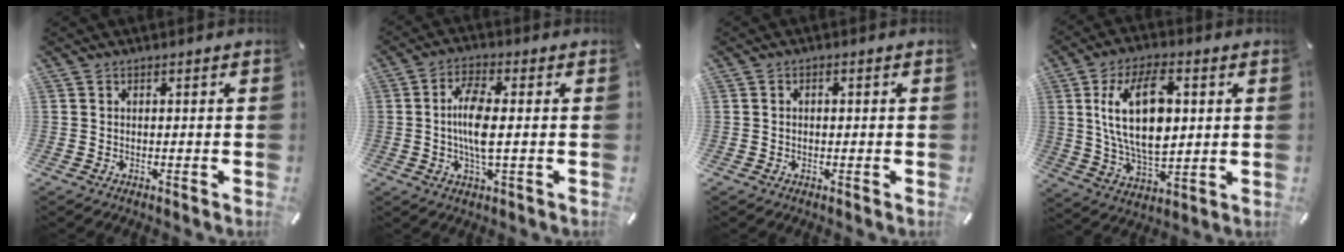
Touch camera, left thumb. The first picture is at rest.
{"total": 8.6, "force": [0.0, 2.5, 8.2], "torque": [-0.177, -0.008, -0.008]}
{"total": 1.0, "force": [-0.1, 0.7, 0.7], "torque": [-0.014, 0.003, -0.004]}
{"total": 16.6, "force": [3.9, 9.0, 13.4], "torque": [-0.265, -0.003, 0.059]}